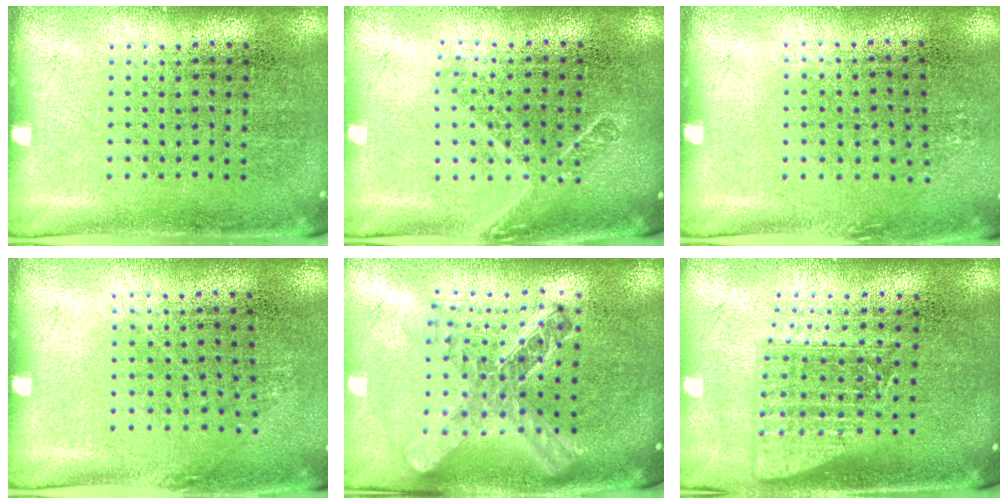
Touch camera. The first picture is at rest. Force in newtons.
{"total": 1.6, "press": 1.2, "slide": 1.0}
{"total": 0.8, "press": 0.7, "slide": 0.4}
{"total": 0.7, "press": 0.5, "slide": 0.4}
{"total": 2.3, "press": 1.9, "slide": 1.3}
{"total": 1.6, "press": 1.2, "slide": 1.0}